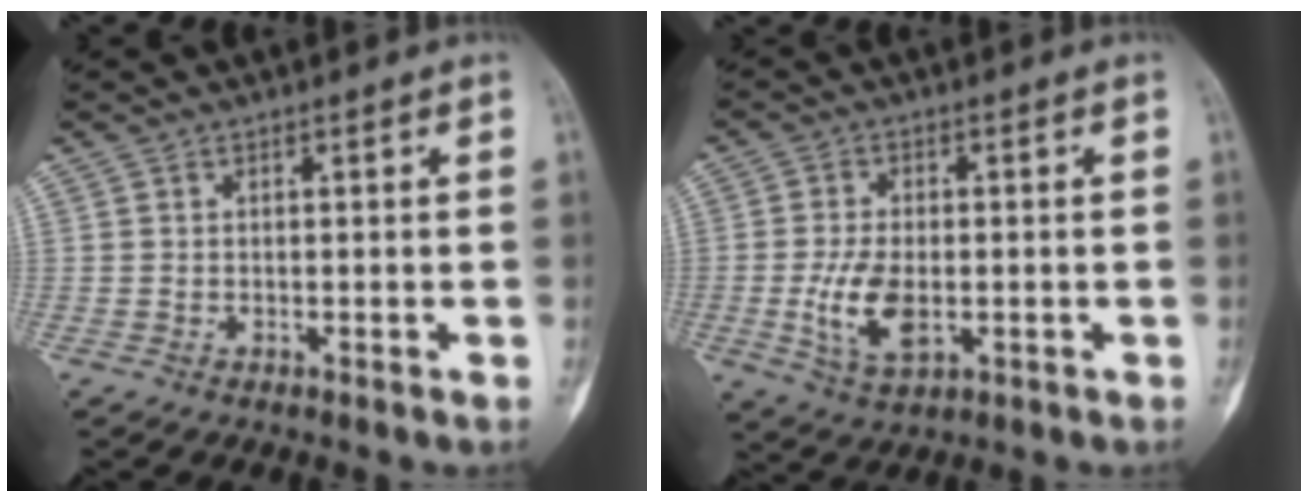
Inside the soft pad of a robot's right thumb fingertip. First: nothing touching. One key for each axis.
{"total": 8.4, "fx": -1.5, "fy": 4.7, "fz": 6.8, "tx": -0.129, "ty": -0.006, "tz": -0.021}